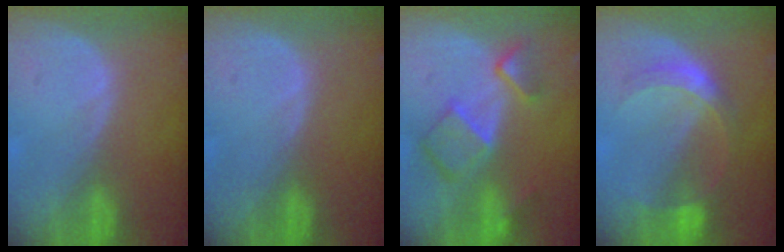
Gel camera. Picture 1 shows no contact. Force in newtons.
{"total": 0.0}
{"total": 7.9, "press": 6.8, "slide": 3.9}
{"total": 5.5, "press": 5.5, "slide": 0.1}